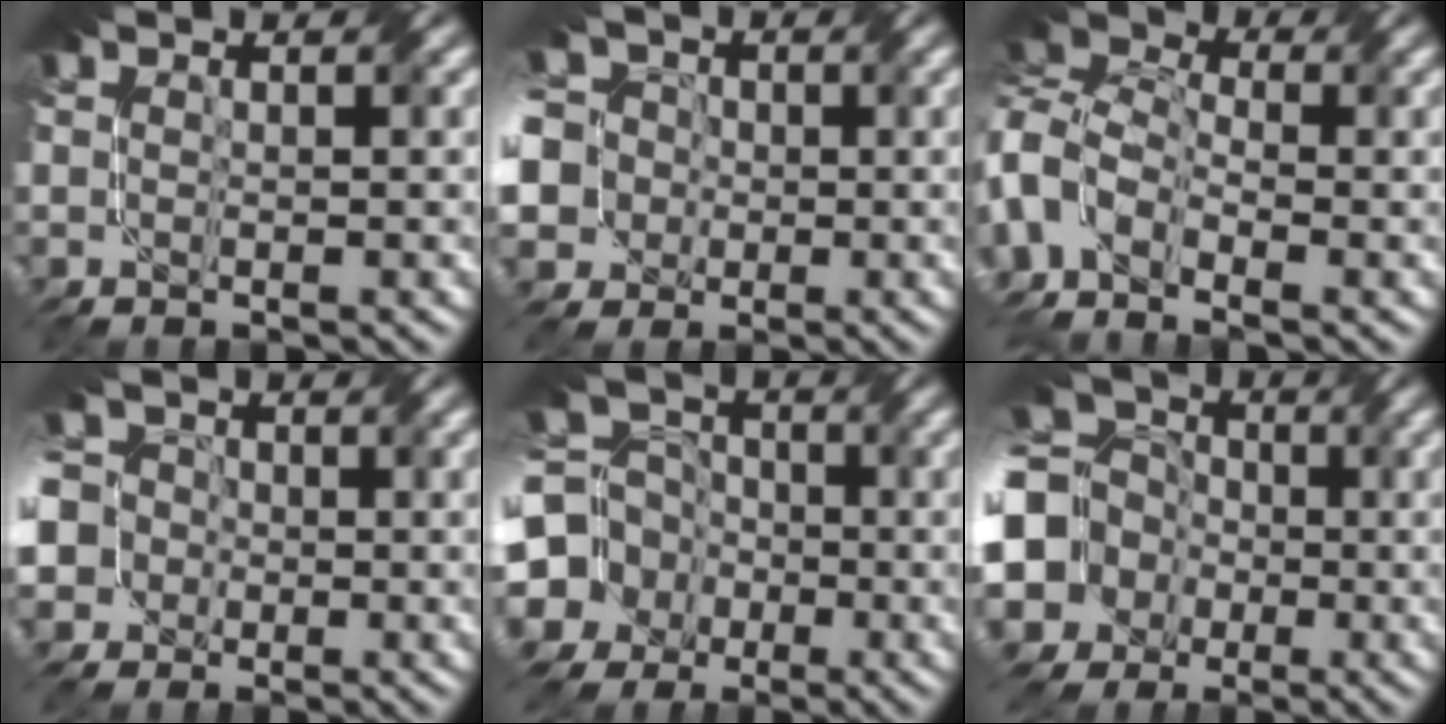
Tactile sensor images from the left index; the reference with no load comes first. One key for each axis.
{"total": 10.9, "fx": -1.6, "fy": 10.0, "fz": 4.1, "tx": -0.108, "ty": 0.006, "tz": -0.057}
{"total": 8.7, "fx": -3.3, "fy": 5.6, "fz": 5.8, "tx": -0.139, "ty": 0.001, "tz": -0.070}
{"total": 9.8, "fx": -2.1, "fy": 9.0, "fz": 3.2, "tx": -0.084, "ty": 0.005, "tz": -0.071}
{"total": 11.2, "fx": -2.3, "fy": 10.5, "fz": 3.3, "tx": -0.116, "ty": -0.013, "tz": -0.068}
{"total": 15.9, "fx": -1.0, "fy": 14.6, "fz": 6.0, "tx": -0.180, "ty": 0.009, "tz": -0.059}